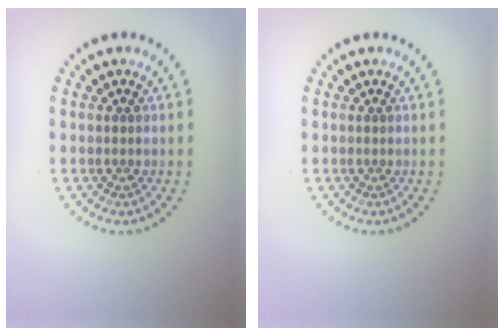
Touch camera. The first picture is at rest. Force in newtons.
{"total": 0.0}